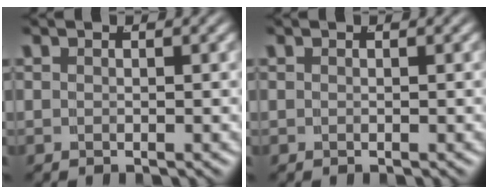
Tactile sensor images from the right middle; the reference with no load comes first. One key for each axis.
{"total": 0.0}